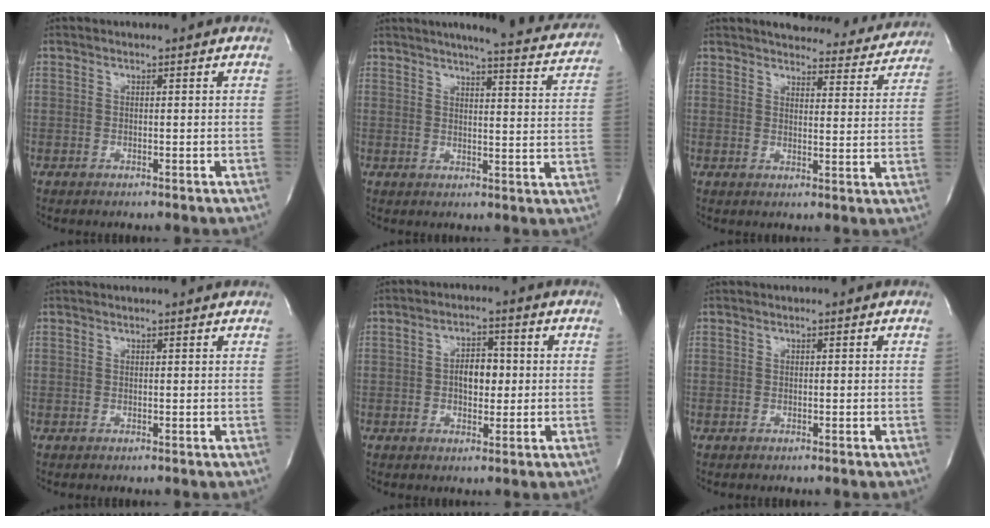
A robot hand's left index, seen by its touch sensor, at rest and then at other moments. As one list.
[{"total": 17.8, "force": [16.2, 1.9, 7.2], "torque": [-0.089, -0.035, 0.180]}, {"total": 16.0, "force": [15.0, 4.0, 3.7], "torque": [-0.021, -0.023, 0.166]}, {"total": 2.7, "force": [2.6, 0.0, 0.6], "torque": [-0.012, 0.008, 0.025]}, {"total": 4.8, "force": [0.1, 2.6, 4.0], "torque": [-0.065, 0.009, 0.003]}, {"total": 0.0}]